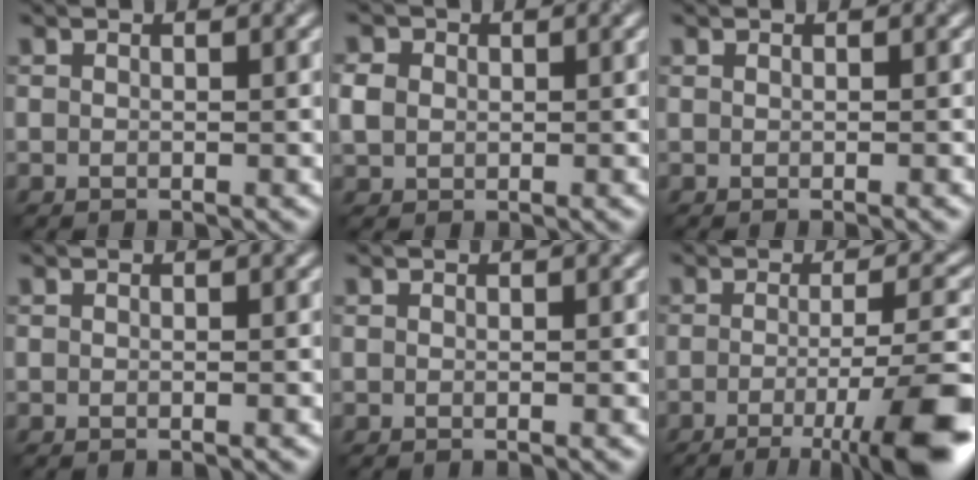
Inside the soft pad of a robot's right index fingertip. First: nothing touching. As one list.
[{"total": 1.6, "force": [0.0, 1.5, 0.6], "torque": [-0.013, 0.009, 0.006]}, {"total": 1.0, "force": [-0.2, 0.5, 0.9], "torque": [0.000, 0.000, -0.006]}, {"total": 0.8, "force": [-0.2, 0.4, 0.7], "torque": [0.002, 0.001, -0.006]}, {"total": 0.7, "force": [-0.2, 0.3, 0.6], "torque": [0.002, 0.000, -0.005]}, {"total": 10.5, "force": [-4.5, 2.3, 9.2], "torque": [-0.108, 0.001, -0.060]}]